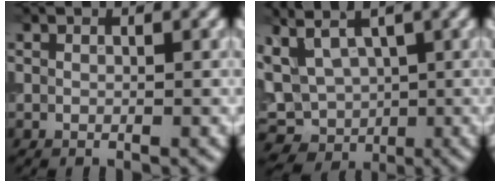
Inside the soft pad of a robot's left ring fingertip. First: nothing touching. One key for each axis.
{"total": 7.8, "fx": 1.5, "fy": 5.0, "fz": 5.8, "tx": -0.097, "ty": 0.003, "tz": 0.032}